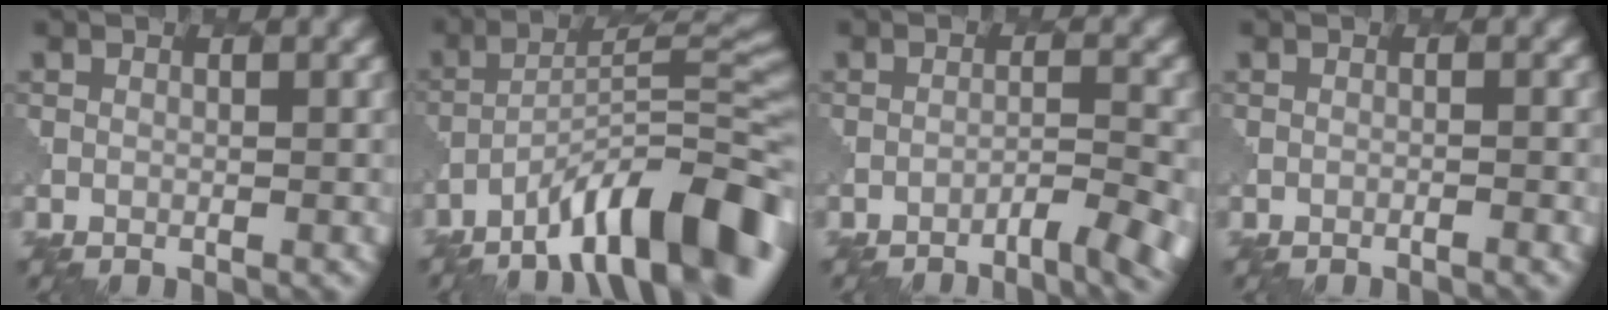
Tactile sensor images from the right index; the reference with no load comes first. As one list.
[{"total": 12.5, "force": [-8.2, 3.2, 8.9], "torque": [-0.129, 0.014, -0.137]}, {"total": 4.6, "force": [-3.0, 1.0, 3.3], "torque": [-0.040, 0.005, -0.043]}, {"total": 0.8, "force": [-0.4, 0.2, 0.6], "torque": [-0.002, -0.002, -0.012]}]